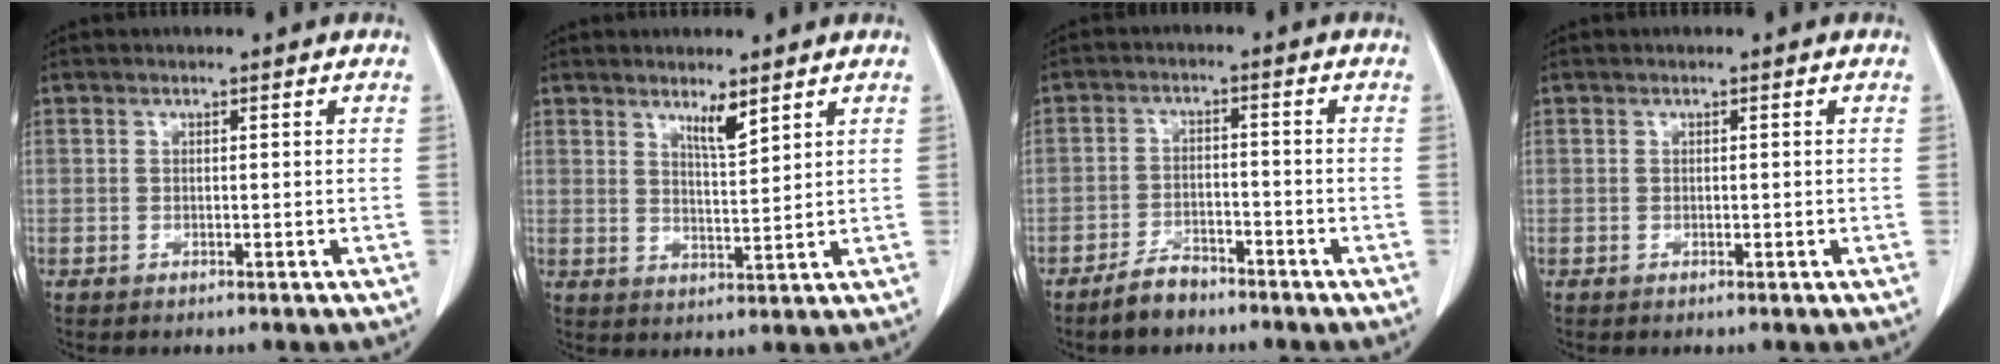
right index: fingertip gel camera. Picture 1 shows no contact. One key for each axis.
{"total": 3.9, "fx": 2.8, "fy": 0.5, "fz": 2.6, "tx": -0.046, "ty": -0.009, "tz": 0.054}
{"total": 4.6, "fx": -3.9, "fy": 1.8, "fz": 1.7, "tx": -0.035, "ty": 0.001, "tz": -0.066}
{"total": 0.0}